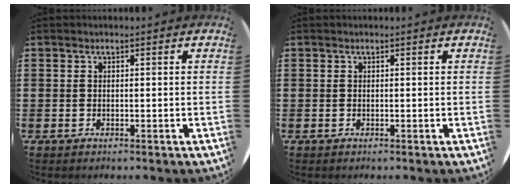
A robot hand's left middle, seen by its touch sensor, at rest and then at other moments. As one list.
[{"total": 0.0}]